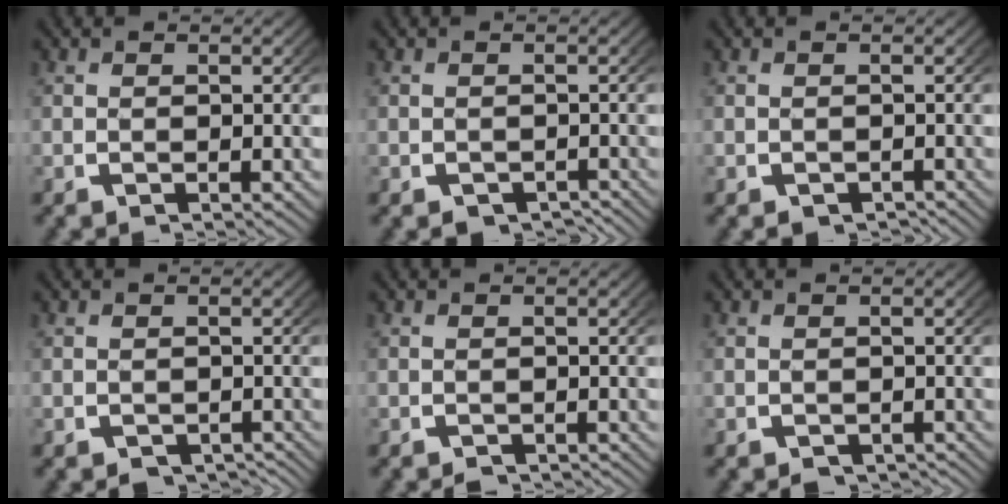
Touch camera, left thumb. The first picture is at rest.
{"total": 2.1, "force": [-1.7, 1.0, 0.6], "torque": [-0.003, -0.012, -0.023]}
{"total": 1.3, "force": [-1.1, 0.7, 0.3], "torque": [-0.001, -0.007, -0.015]}
{"total": 2.4, "force": [-2.1, 0.9, 0.6], "torque": [0.002, -0.010, -0.028]}
{"total": 1.2, "force": [-1.2, 0.3, 0.1], "torque": [0.002, -0.008, -0.017]}
{"total": 1.7, "force": [-1.5, 0.6, 0.2], "torque": [0.004, -0.008, -0.022]}